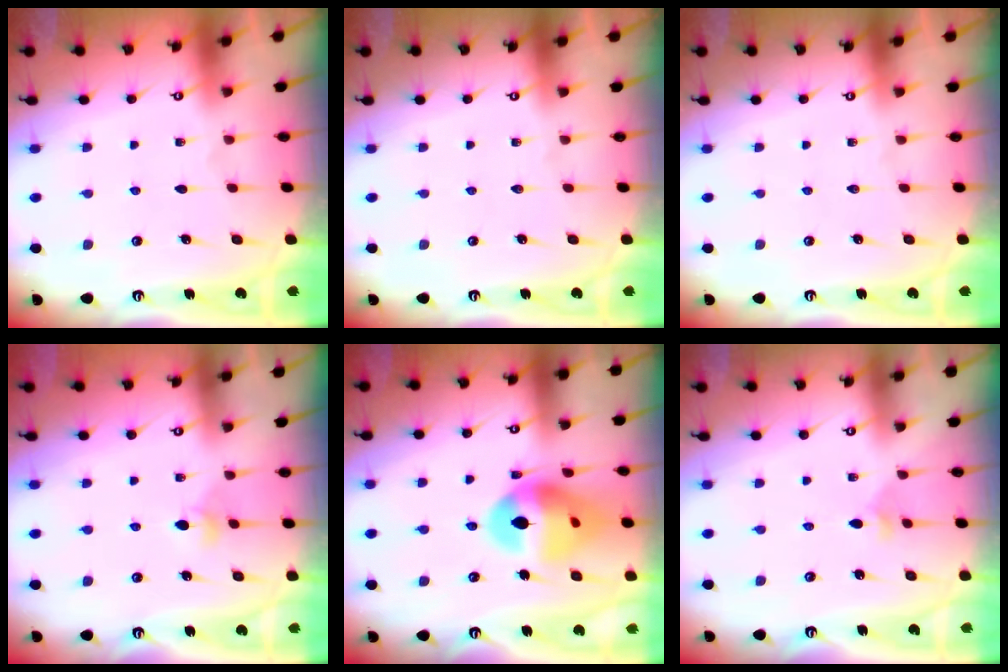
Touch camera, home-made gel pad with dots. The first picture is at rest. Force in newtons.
{"total": 0.0}
{"total": 0.0}
{"total": 3.3, "press": 3.2, "slide": 0.6}
{"total": 16.3, "press": 16.2, "slide": 1.7}
{"total": 3.0, "press": 2.9, "slide": 0.9}